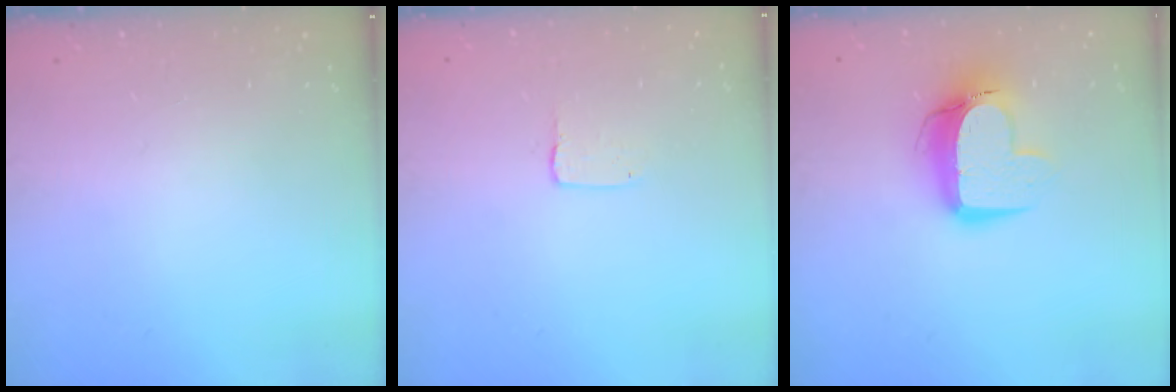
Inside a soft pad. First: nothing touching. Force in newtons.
{"total": 2.0, "press": 2.0, "slide": 0.2}
{"total": 11.5, "press": 11.5, "slide": 1.0}